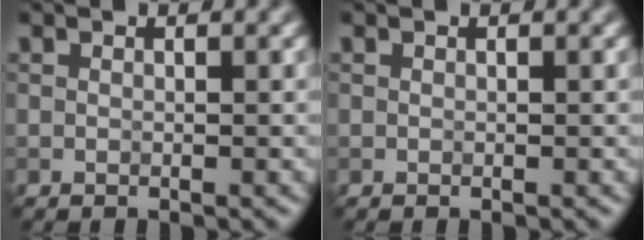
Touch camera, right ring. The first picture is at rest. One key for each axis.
{"total": 0.0}